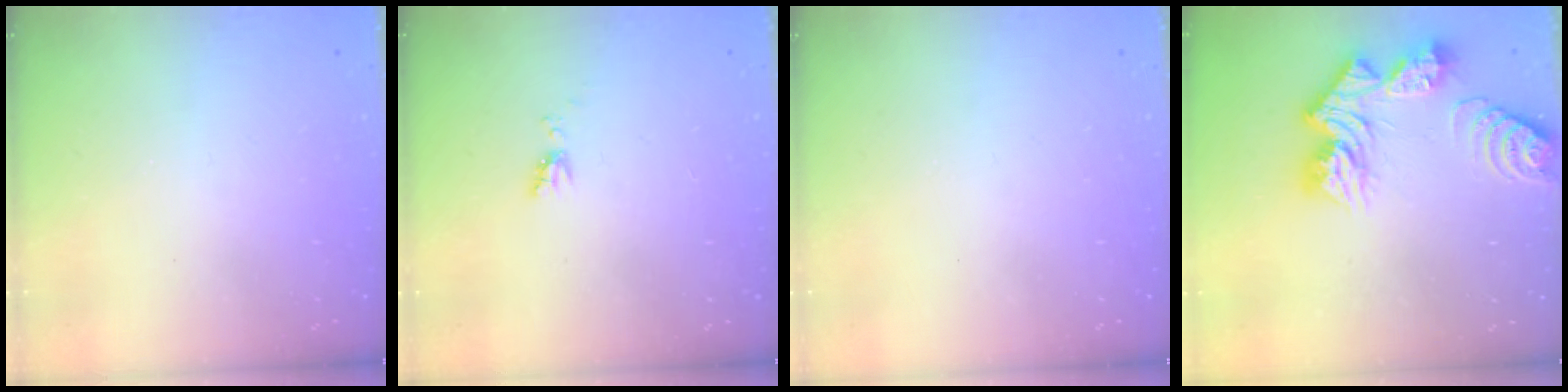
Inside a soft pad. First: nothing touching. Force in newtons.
{"total": 3.7, "press": 3.6, "slide": 0.7}
{"total": 0.0}
{"total": 14.7, "press": 14.7, "slide": 1.3}